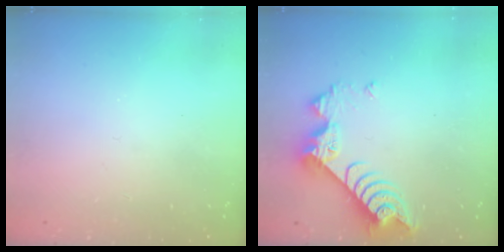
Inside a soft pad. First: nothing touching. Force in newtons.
{"total": 9.3, "press": 9.3, "slide": 1.0}